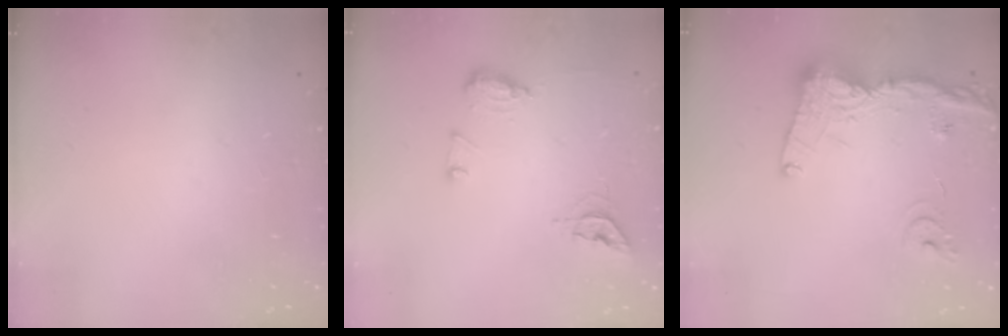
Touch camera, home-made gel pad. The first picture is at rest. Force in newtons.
{"total": 10.5, "press": 10.5, "slide": 0.7}
{"total": 16.7, "press": 16.6, "slide": 1.9}